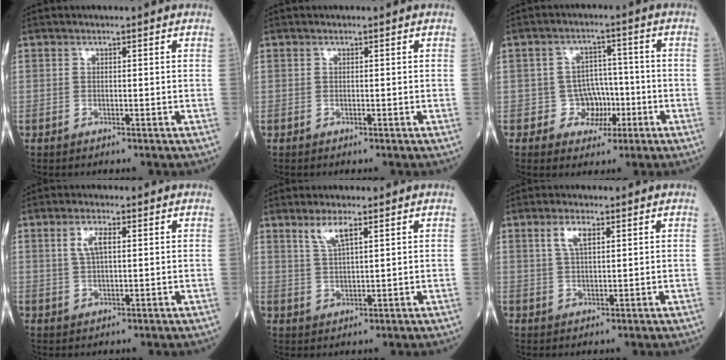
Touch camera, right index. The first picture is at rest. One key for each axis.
{"total": 0.0}
{"total": 5.0, "fx": -1.5, "fy": 4.7, "fz": 1.0, "tx": -0.002, "ty": 0.015, "tz": -0.019}
{"total": 3.7, "fx": 1.2, "fy": 1.1, "fz": 3.3, "tx": -0.070, "ty": 0.006, "tz": 0.026}
{"total": 3.9, "fx": 2.4, "fy": 0.5, "fz": 3.0, "tx": -0.065, "ty": 0.001, "tz": 0.049}
{"total": 3.5, "fx": 1.7, "fy": 1.2, "fz": 2.8, "tx": -0.062, "ty": 0.007, "tz": 0.037}